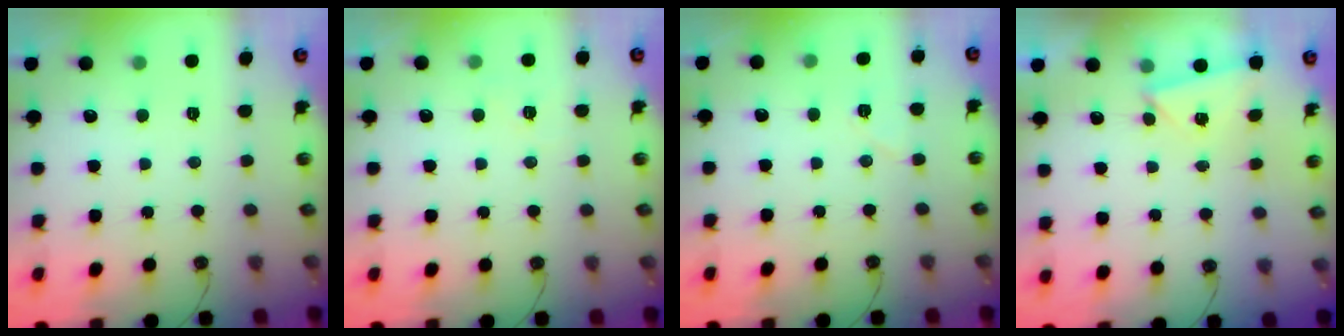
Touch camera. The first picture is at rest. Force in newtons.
{"total": 4.8, "press": 4.1, "slide": 2.4}
{"total": 4.8, "press": 4.5, "slide": 1.6}
{"total": 2.2, "press": 2.2, "slide": 0.2}